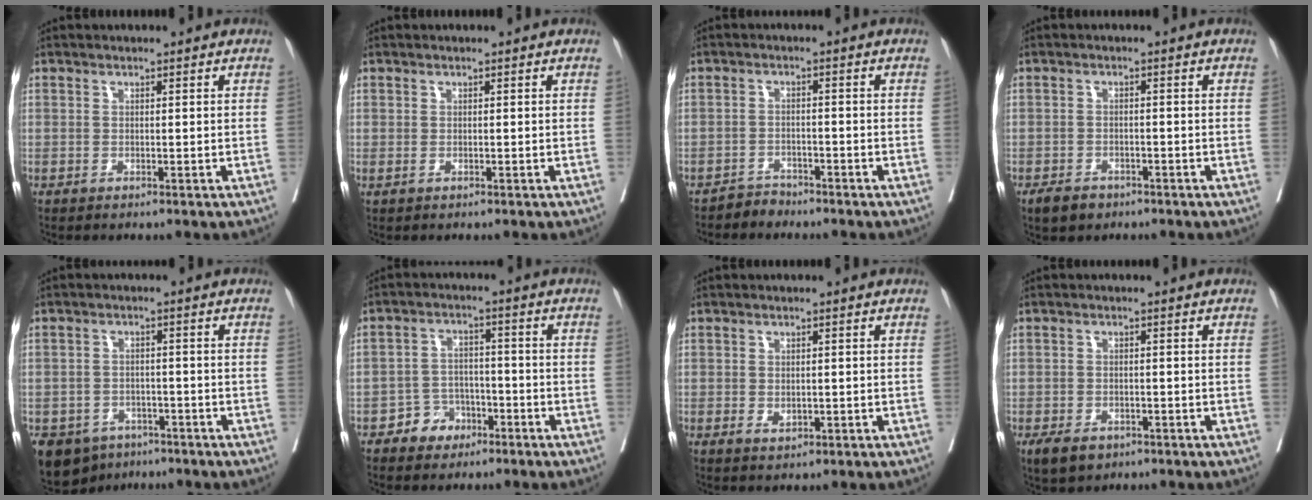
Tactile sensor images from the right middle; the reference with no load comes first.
{"total": 0.0}
{"total": 2.2, "force": [-2.0, 0.6, -0.5], "torque": [0.009, -0.001, -0.036]}
{"total": 3.3, "force": [-2.4, 2.0, 1.2], "torque": [-0.022, 0.001, -0.034]}
{"total": 7.0, "force": [-4.3, 5.3, 1.4], "torque": [-0.027, 0.002, -0.060]}
{"total": 4.8, "force": [-3.0, 3.5, 1.3], "torque": [-0.016, 0.014, -0.048]}
{"total": 0.9, "force": [-0.4, 0.4, 0.6], "torque": [-0.013, 0.000, -0.005]}
{"total": 4.1, "force": [-2.6, 2.5, 1.9], "torque": [-0.034, -0.003, -0.037]}